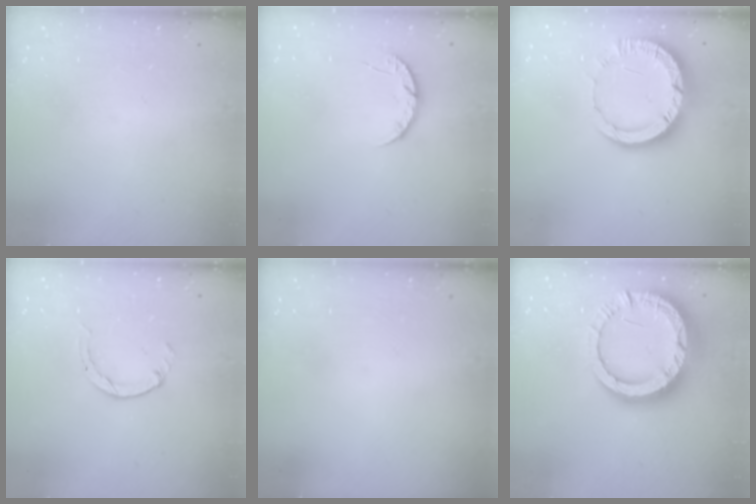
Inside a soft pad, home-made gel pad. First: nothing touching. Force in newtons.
{"total": 6.1, "press": 6.1, "slide": 0.7}
{"total": 11.3, "press": 11.2, "slide": 1.2}
{"total": 0.5, "press": 0.5, "slide": 0.1}
{"total": 0.0}
{"total": 17.4, "press": 17.3, "slide": 1.8}